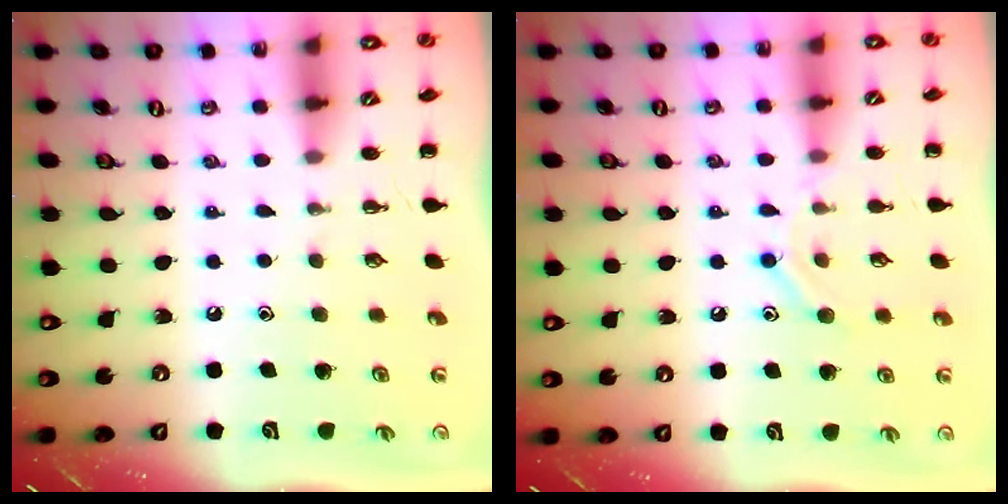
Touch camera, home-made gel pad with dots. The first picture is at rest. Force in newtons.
{"total": 9.3, "press": 9.2, "slide": 1.4}